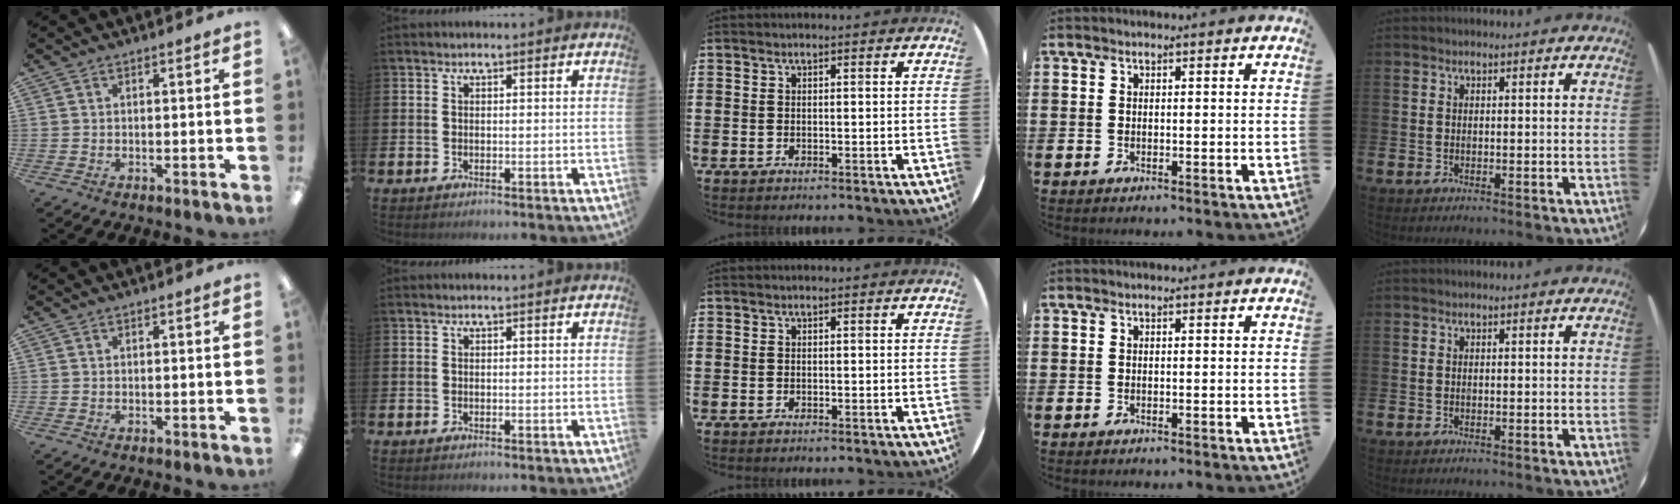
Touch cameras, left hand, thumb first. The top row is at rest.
{}